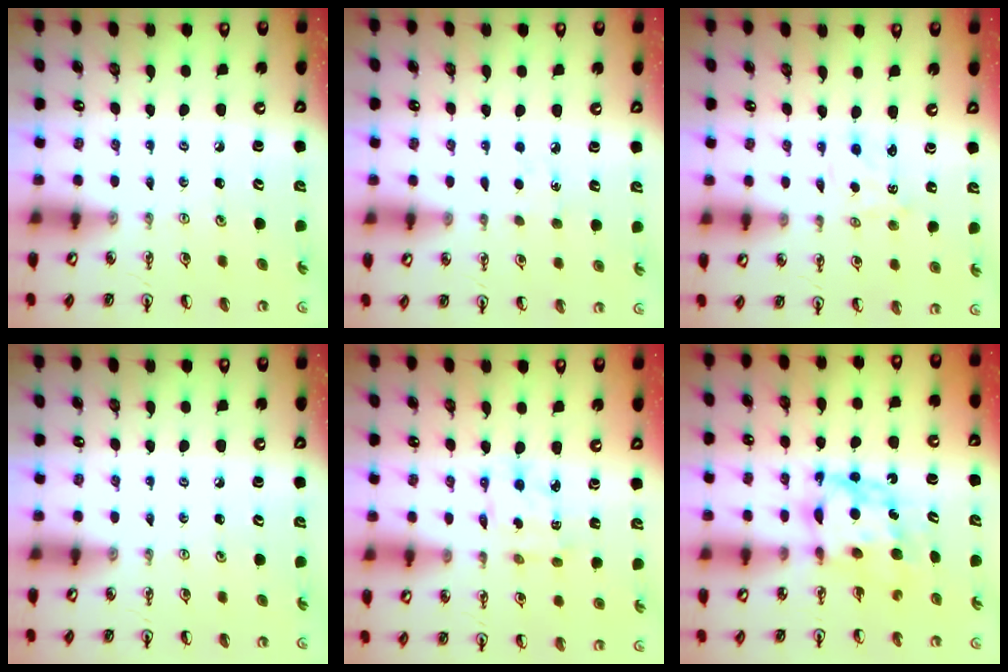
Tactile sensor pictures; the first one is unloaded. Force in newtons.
{"total": 2.9, "press": 2.8, "slide": 0.4}
{"total": 1.2, "press": 1.2, "slide": 0.2}
{"total": 0.0}
{"total": 2.4, "press": 2.4, "slide": 0.2}
{"total": 7.0, "press": 7.0, "slide": 0.3}